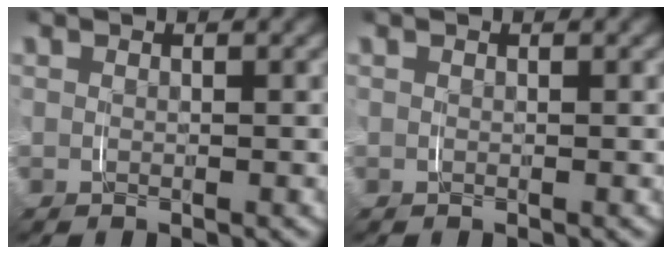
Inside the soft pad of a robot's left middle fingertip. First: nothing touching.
{"total": 0.0}